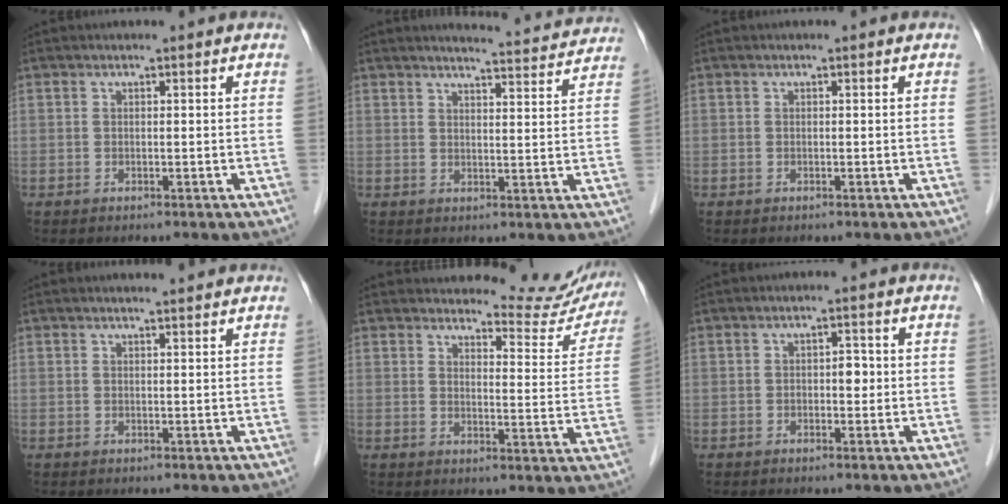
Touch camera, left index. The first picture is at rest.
{"total": 9.4, "force": [9.2, 0.3, 1.8], "torque": [-0.023, -0.011, 0.097]}
{"total": 0.0}
{"total": 1.7, "force": [1.5, -0.1, 0.6], "torque": [-0.010, 0.004, 0.019]}
{"total": 13.6, "force": [13.3, 2.4, 1.8], "torque": [0.002, -0.069, 0.131]}
{"total": 2.1, "force": [-0.6, 1.1, 1.6], "torque": [-0.018, 0.003, -0.012]}